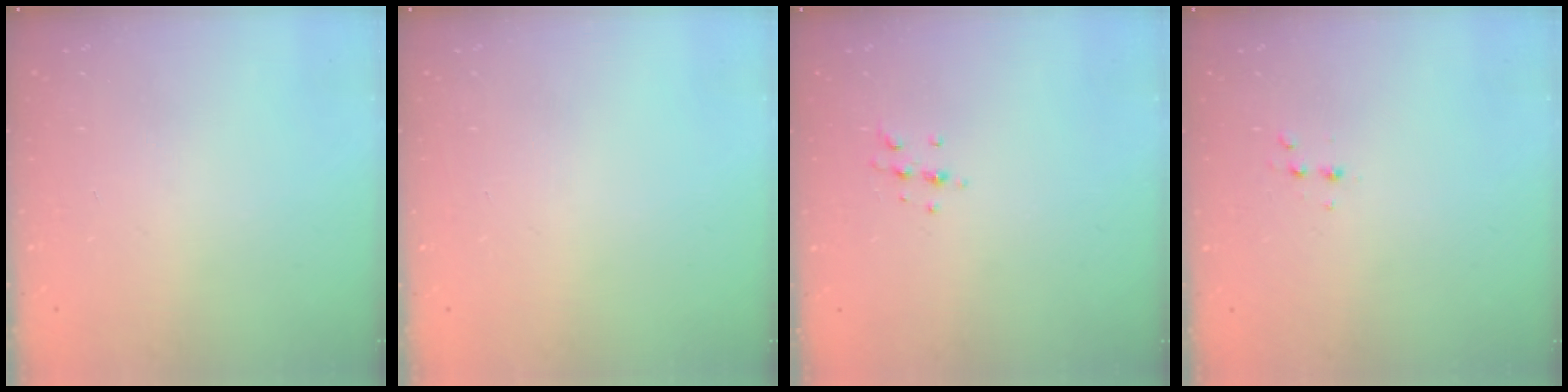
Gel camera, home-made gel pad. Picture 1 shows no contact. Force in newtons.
{"total": 0.0}
{"total": 5.3, "press": 5.1, "slide": 1.5}
{"total": 2.6, "press": 2.5, "slide": 0.8}